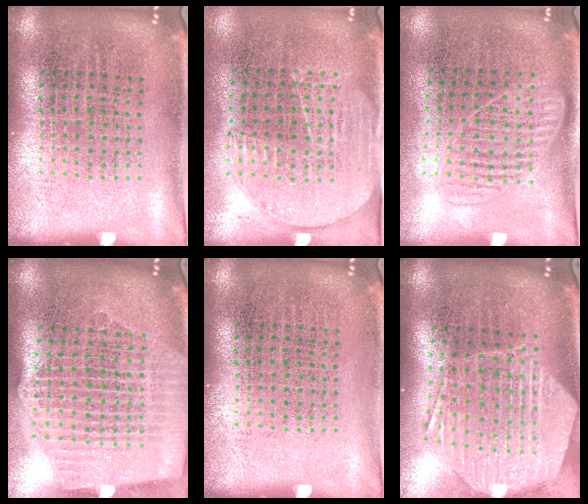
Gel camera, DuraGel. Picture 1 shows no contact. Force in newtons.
{"total": 1.5, "press": 1.2, "slide": 0.9}
{"total": 1.2, "press": 1.0, "slide": 0.6}
{"total": 2.6, "press": 2.2, "slide": 1.4}
{"total": 0.0}
{"total": 2.9, "press": 2.3, "slide": 1.8}